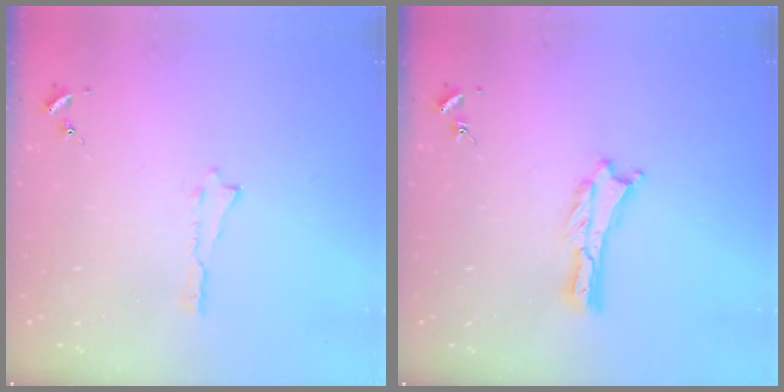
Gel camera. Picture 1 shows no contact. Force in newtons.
{"total": 0.0}